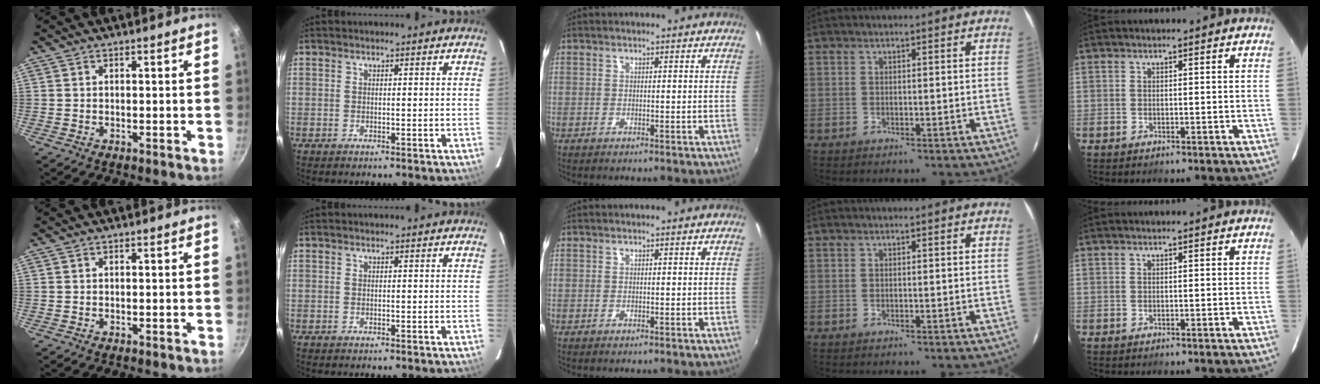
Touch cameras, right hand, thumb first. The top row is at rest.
{}